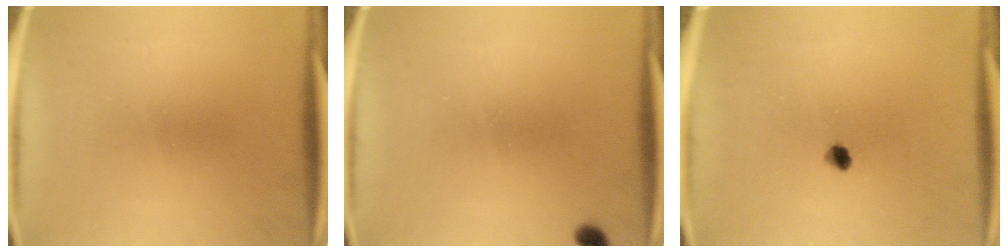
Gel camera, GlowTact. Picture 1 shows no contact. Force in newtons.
{"total": 1.5}
{"total": 1.9}